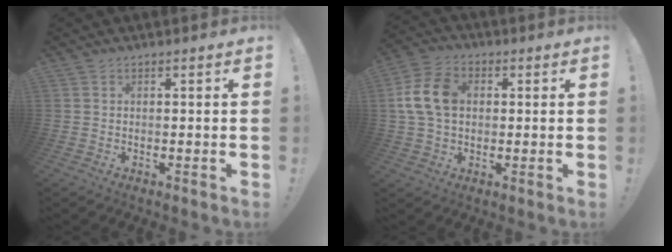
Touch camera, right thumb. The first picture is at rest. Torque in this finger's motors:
{"motor_torque": [1.57, 1.55, 0.17, 0.01, 0.11]}